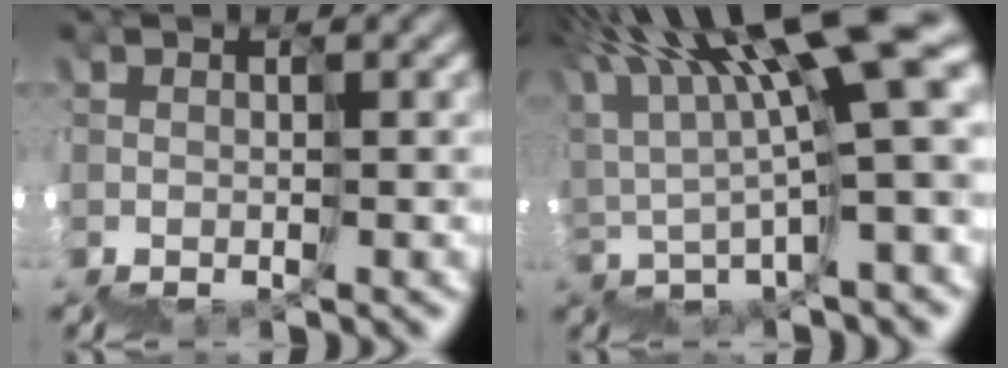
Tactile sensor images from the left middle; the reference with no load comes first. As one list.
[{"total": 11.6, "force": [6.9, 0.8, 9.3], "torque": [-0.172, 0.045, 0.124]}]